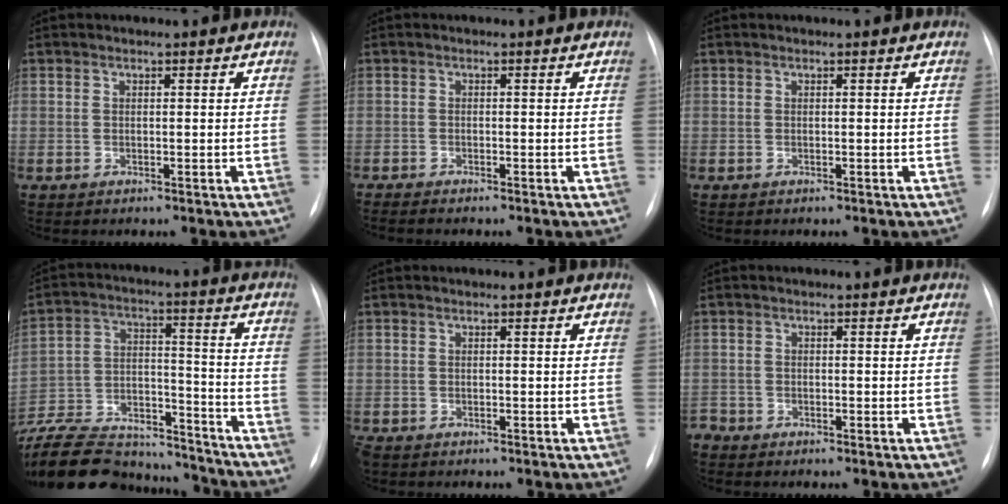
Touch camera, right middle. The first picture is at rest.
{"total": 3.5, "force": [-2.9, 0.4, 1.8], "torque": [-0.025, -0.006, -0.035]}
{"total": 0.0}
{"total": 29.1, "force": [-26.0, 8.1, 10.2], "torque": [-0.228, -0.013, -0.394]}
{"total": 1.5, "force": [-1.1, 0.9, 0.6], "torque": [-0.014, -0.002, -0.015]}
{"total": 1.5, "force": [-1.2, 0.9, 0.1], "torque": [-0.001, 0.002, -0.021]}